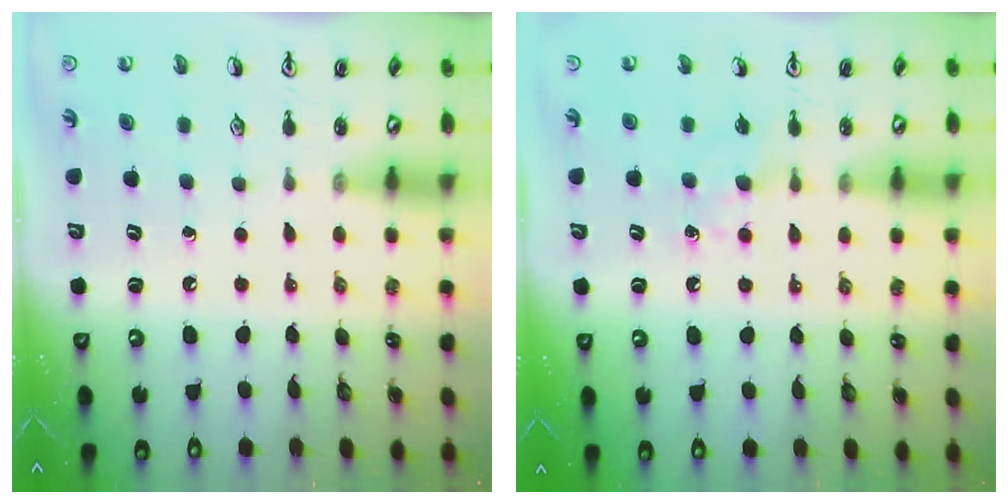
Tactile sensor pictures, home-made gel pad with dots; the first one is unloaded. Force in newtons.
{"total": 5.8, "press": 5.8, "slide": 0.7}